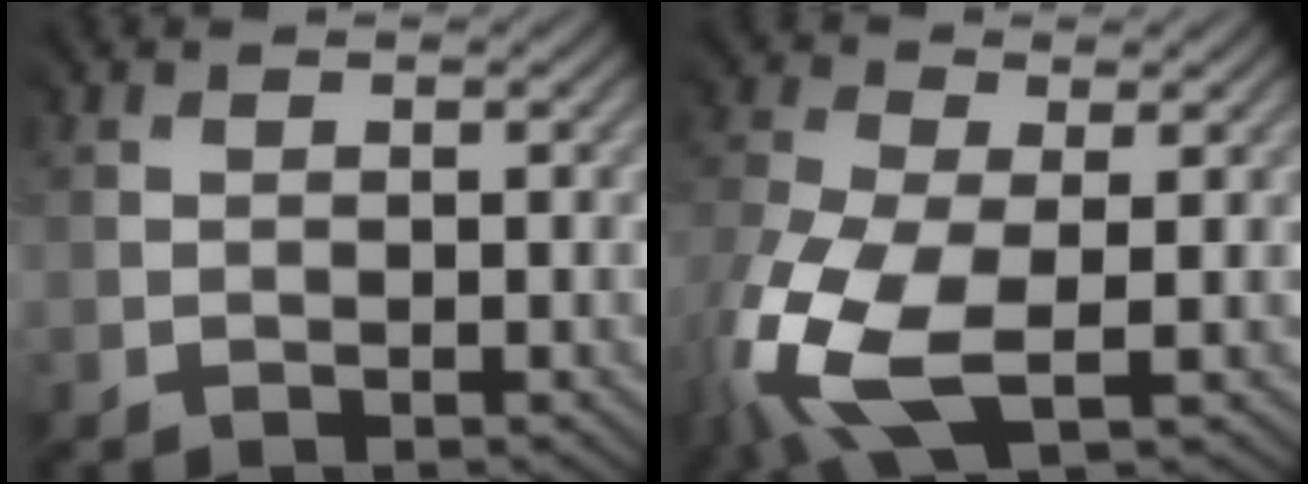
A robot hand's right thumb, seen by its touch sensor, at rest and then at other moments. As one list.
[{"total": 11.0, "force": [-4.2, 5.5, 8.5], "torque": [-0.244, -0.030, -0.080]}]